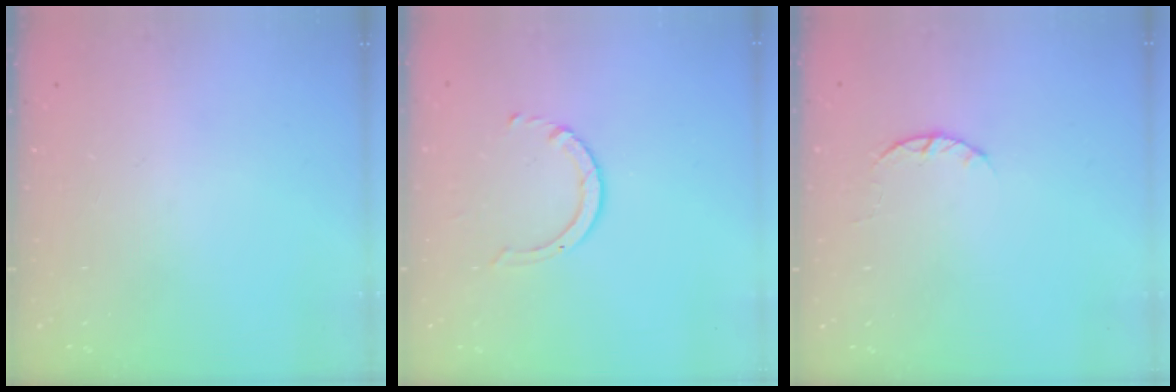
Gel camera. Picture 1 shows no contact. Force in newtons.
{"total": 3.2, "press": 3.2, "slide": 0.4}
{"total": 2.3, "press": 2.3, "slide": 0.4}